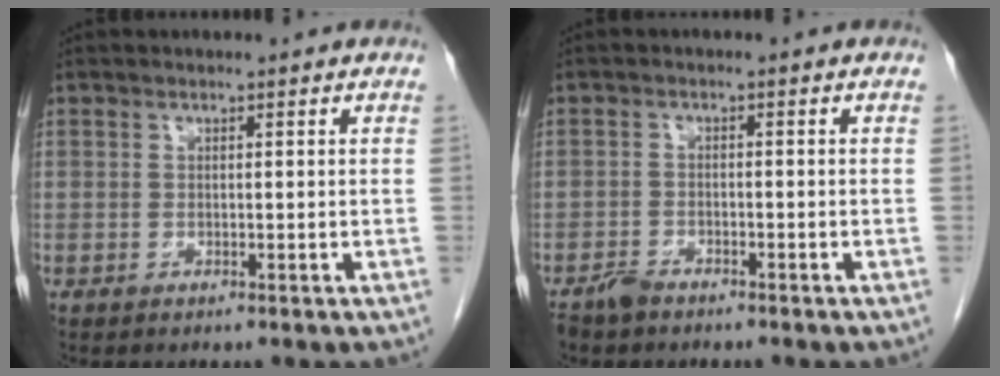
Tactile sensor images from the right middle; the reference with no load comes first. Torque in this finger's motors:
{"motor_torque": [0.08, 0.03, 0.00, 0.00]}